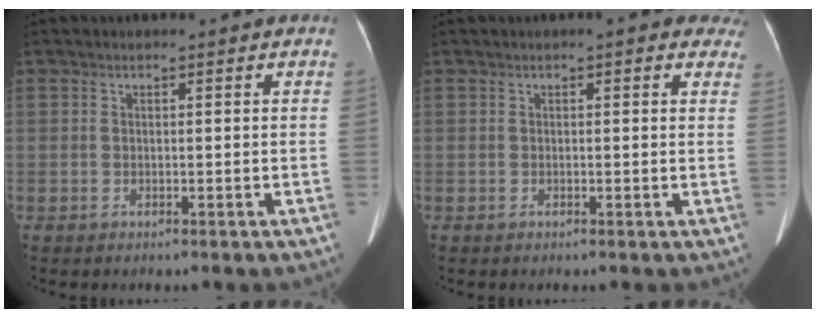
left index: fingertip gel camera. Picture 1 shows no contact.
{"total": 4.2, "force": [3.0, 1.7, 2.5], "torque": [-0.009, 0.012, 0.019]}